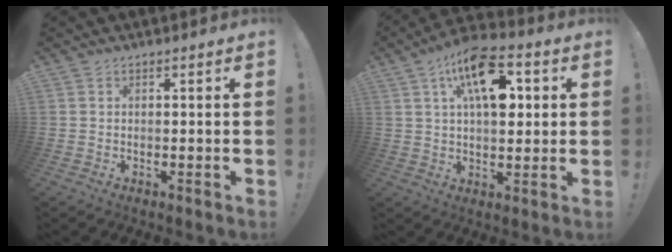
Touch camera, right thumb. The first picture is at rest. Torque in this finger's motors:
{"motor_torque": [0.31, 2.68, 1.13, -0.02, 0.28]}